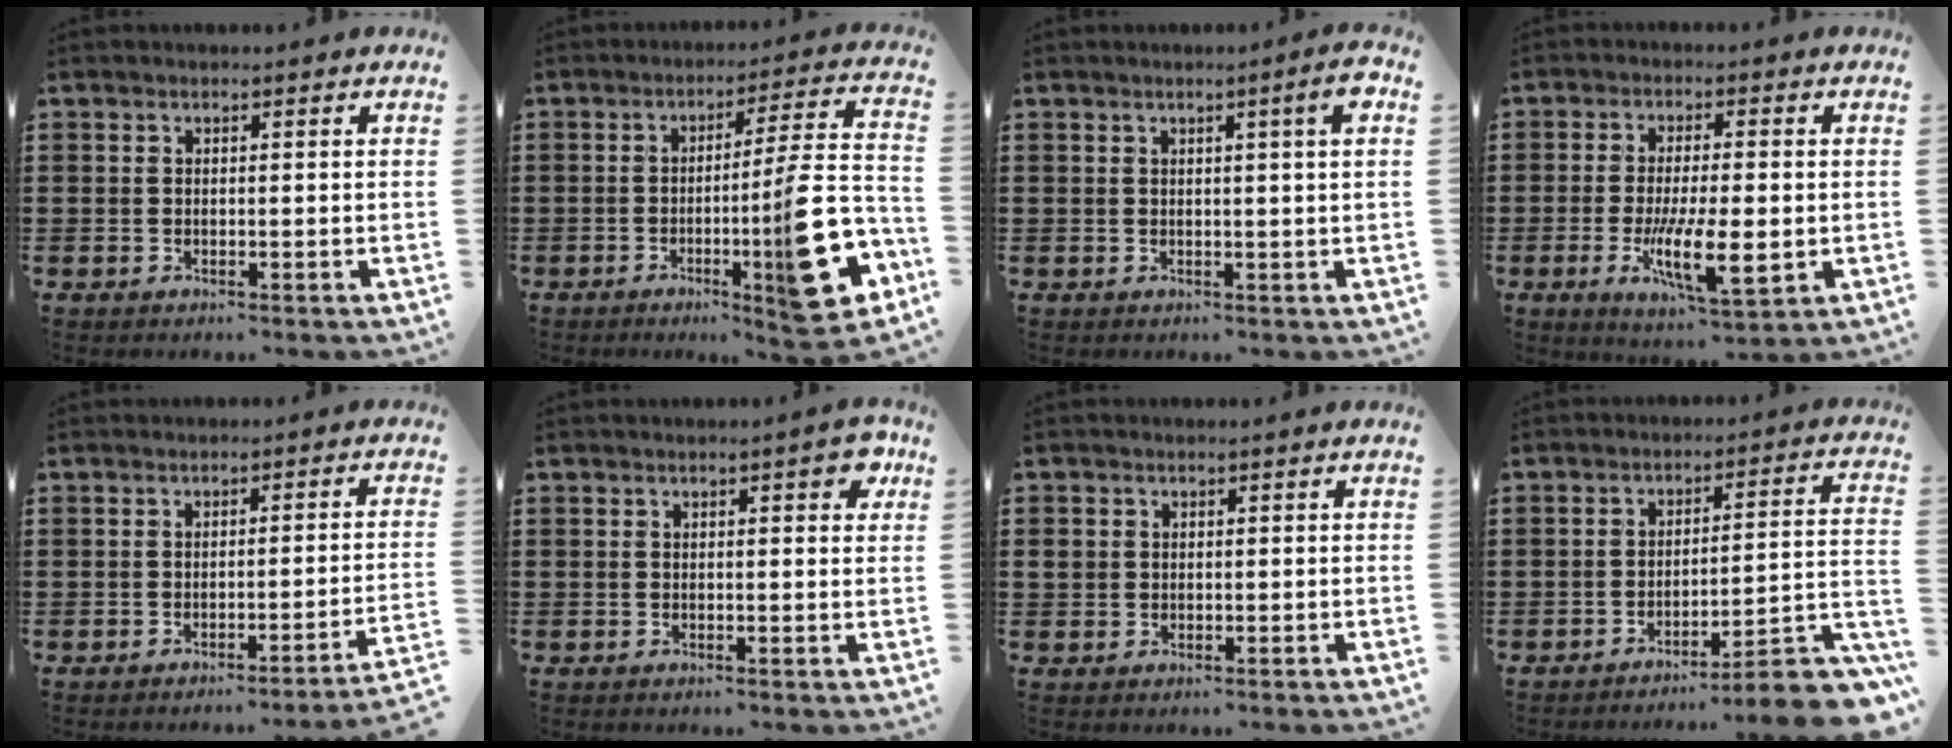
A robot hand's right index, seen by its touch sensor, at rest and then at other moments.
{"total": 13.3, "force": [-4.0, 1.1, 12.6], "torque": [-0.181, -0.030, -0.073]}
{"total": 3.2, "force": [1.2, -0.2, 3.0], "torque": [-0.042, -0.009, 0.014]}
{"total": 10.3, "force": [-2.0, 3.4, 9.5], "torque": [-0.175, -0.014, -0.031]}
{"total": 1.8, "force": [-1.4, -0.6, 1.0], "torque": [-0.018, -0.003, -0.030]}
{"total": 3.0, "force": [1.3, 0.9, 2.5], "torque": [-0.028, -0.001, 0.016]}
{"total": 1.6, "force": [0.2, 1.5, 0.5], "torque": [-0.015, 0.006, 0.004]}
{"total": 6.3, "force": [-5.0, 0.3, 3.8], "torque": [-0.059, -0.012, -0.095]}